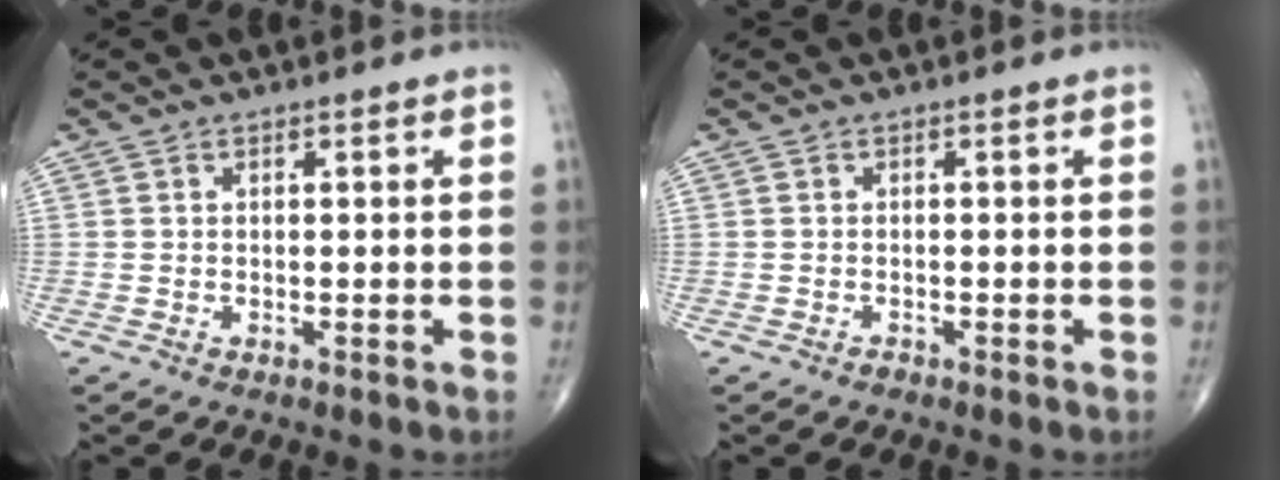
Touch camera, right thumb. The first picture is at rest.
{"total": 0.0}